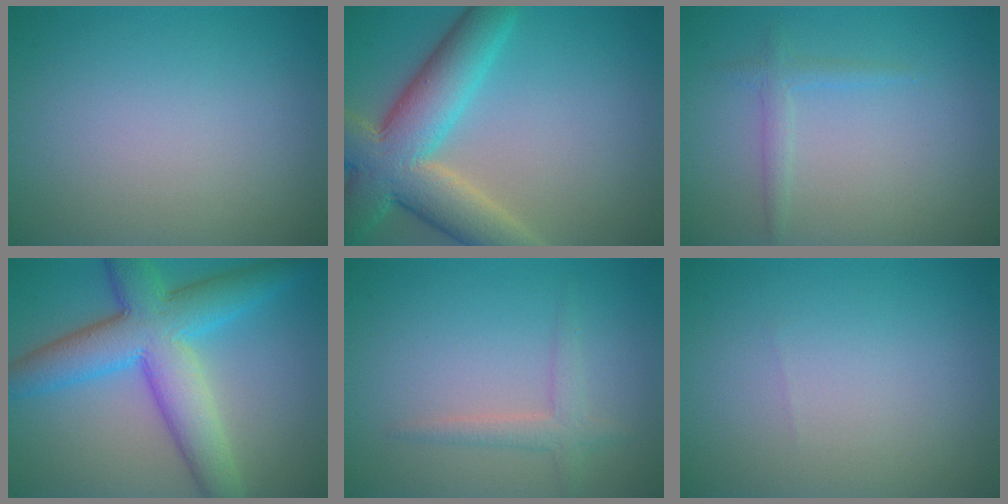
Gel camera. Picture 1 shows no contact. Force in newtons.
{"total": 9.8, "press": 9.8, "slide": 1.0}
{"total": 1.3, "press": 1.3, "slide": 0.0}
{"total": 9.0, "press": 9.0, "slide": 0.1}
{"total": 1.9, "press": 1.9, "slide": 0.1}
{"total": 0.0}